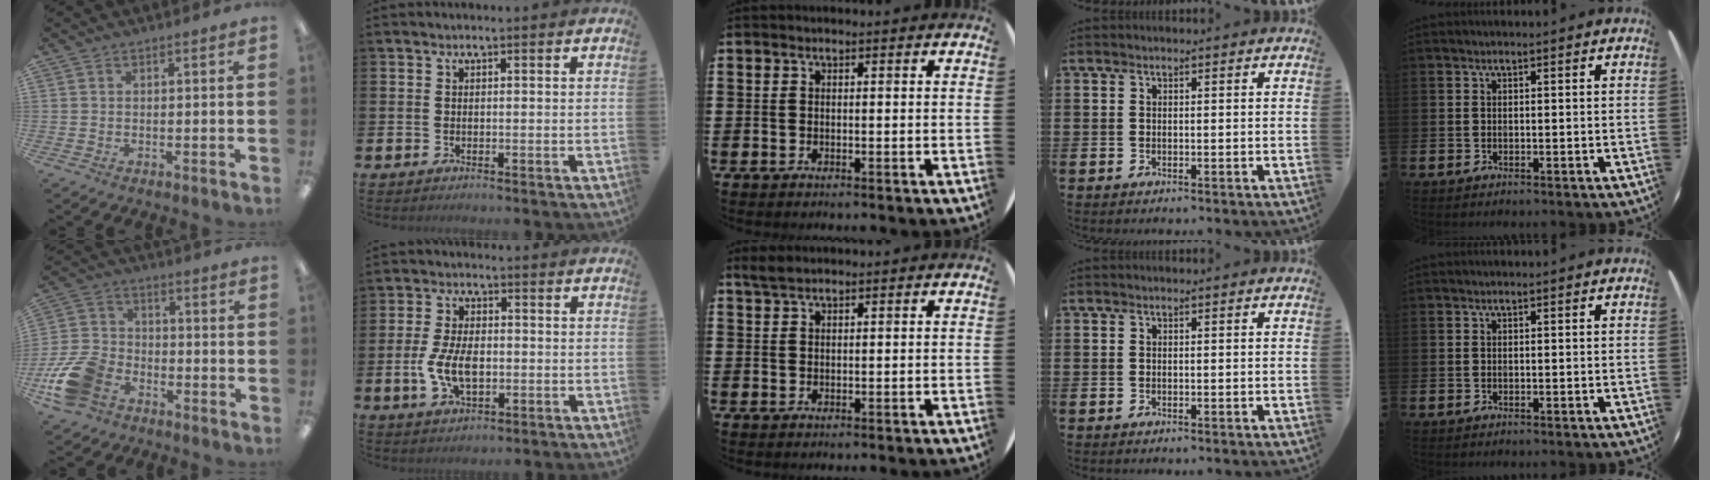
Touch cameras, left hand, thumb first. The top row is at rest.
{"thumb": {"total": 12.9, "force": [-6.8, 8.5, 6.9], "torque": [-0.155, 0.039, -0.126]}, "index": {"total": 6.5, "force": [-1.0, 3.6, 5.4], "torque": [-0.108, -0.001, -0.022]}, "middle": {"total": 1.7, "force": [1.5, 0.3, 0.7], "torque": [-0.015, 0.004, 0.027]}}